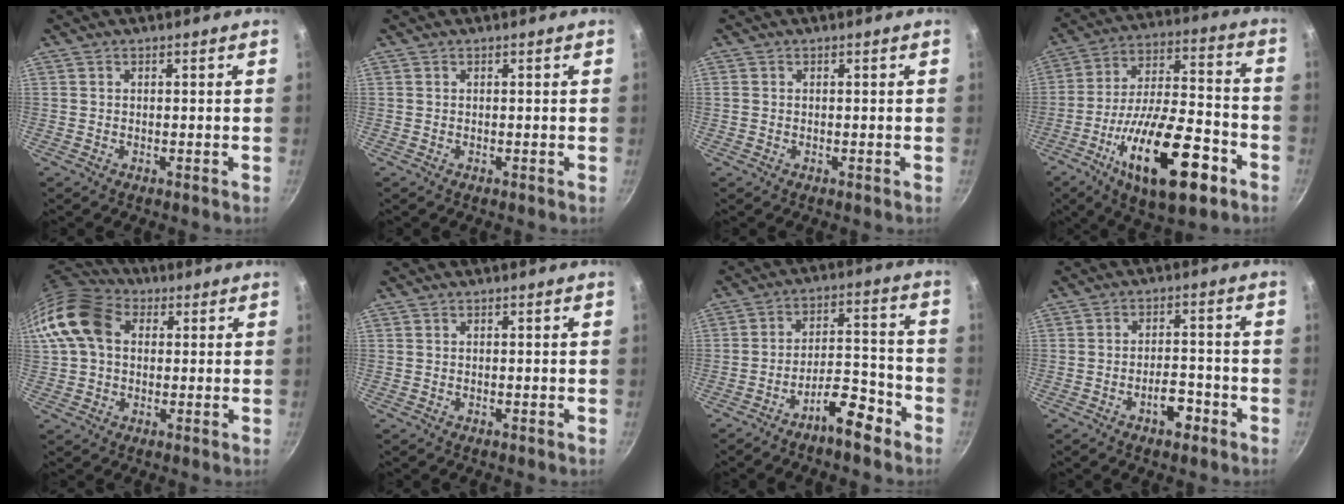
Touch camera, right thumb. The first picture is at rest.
{"total": 0.0}
{"total": 0.6, "force": [0.0, 0.6, 0.2], "torque": [-0.003, 0.001, 0.001]}
{"total": 23.9, "force": [-10.6, 9.2, 19.4], "torque": [-0.296, 0.043, -0.171]}
{"total": 13.5, "force": [2.6, 9.9, 8.7], "torque": [-0.156, 0.025, 0.031]}
{"total": 0.0}
{"total": 8.6, "force": [-6.1, 2.8, 5.5], "torque": [-0.072, 0.062, -0.096]}
{"total": 5.3, "force": [-2.9, 2.6, 3.6], "torque": [-0.036, 0.024, -0.044]}